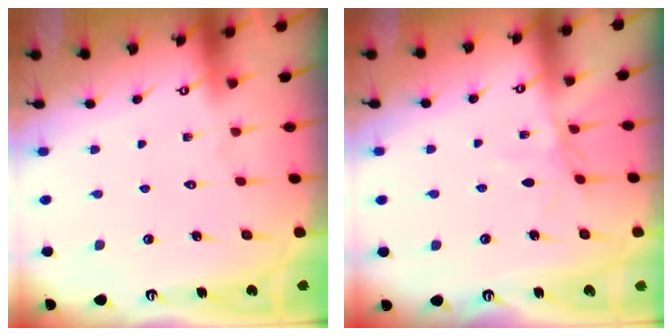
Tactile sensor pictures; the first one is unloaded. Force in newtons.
{"total": 3.0, "press": 2.9, "slide": 0.3}